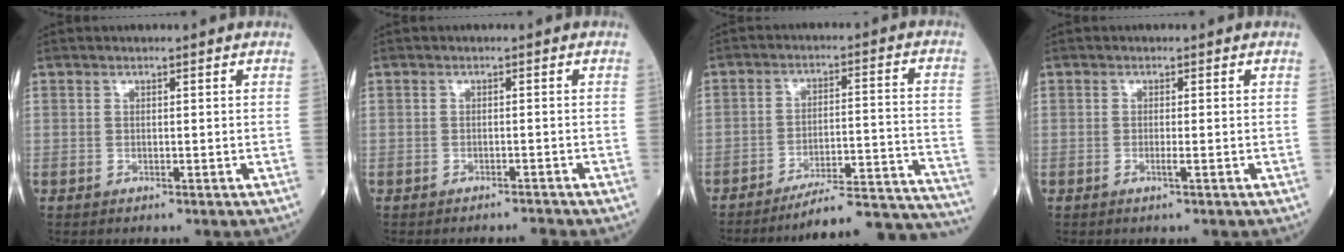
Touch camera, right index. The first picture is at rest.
{"total": 1.3, "force": [-1.3, -0.2, -0.1], "torque": [0.000, -0.005, -0.014]}
{"total": 19.0, "force": [-16.0, 3.6, 9.6], "torque": [-0.055, 0.058, -0.221]}
{"total": 1.0, "force": [-0.3, -0.1, 1.0], "torque": [-0.020, -0.002, -0.007]}